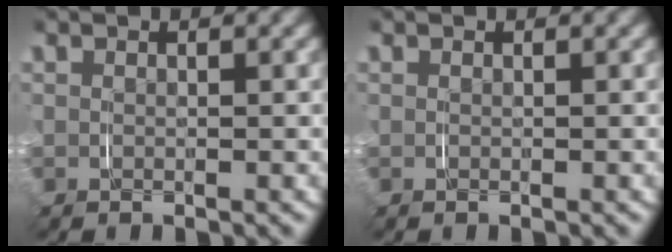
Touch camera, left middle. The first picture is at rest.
{"total": 0.0}